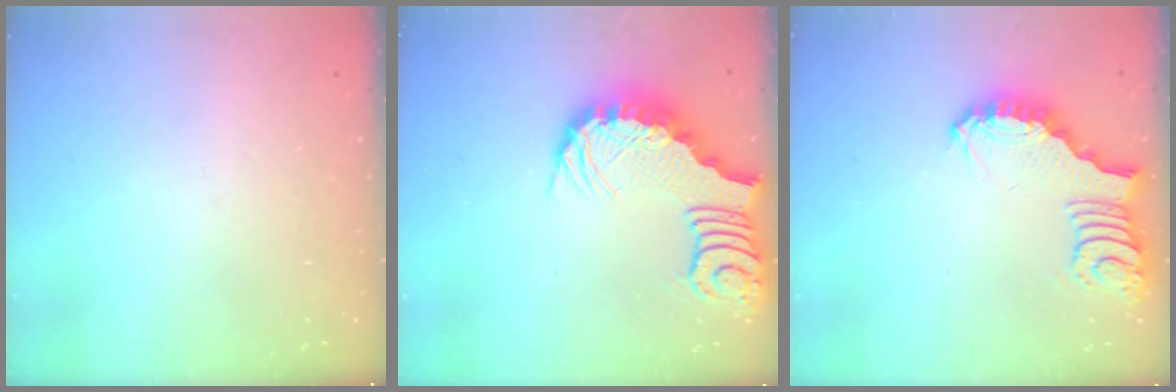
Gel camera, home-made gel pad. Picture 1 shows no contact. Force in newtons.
{"total": 3.8, "press": 3.7, "slide": 0.7}
{"total": 3.2, "press": 3.2, "slide": 0.5}